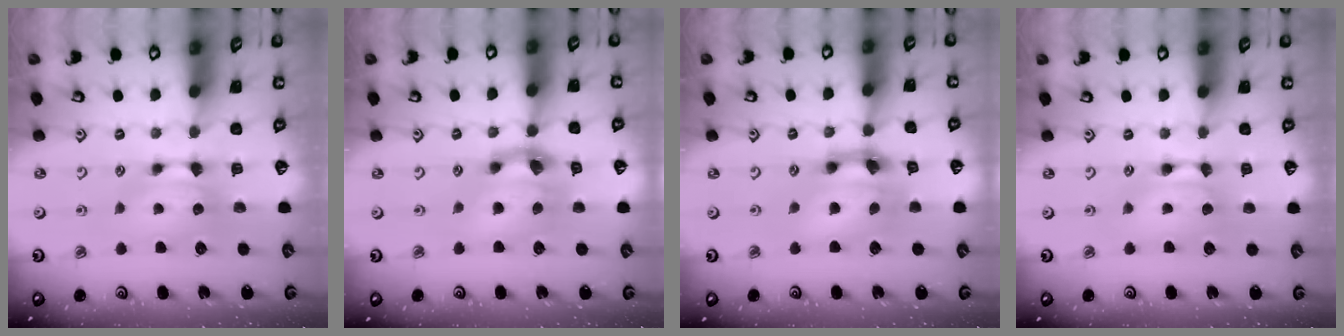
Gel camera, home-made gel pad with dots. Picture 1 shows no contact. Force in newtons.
{"total": 5.2, "press": 4.9, "slide": 1.9}
{"total": 7.5, "press": 6.9, "slide": 3.0}
{"total": 1.6, "press": 1.6, "slide": 0.2}